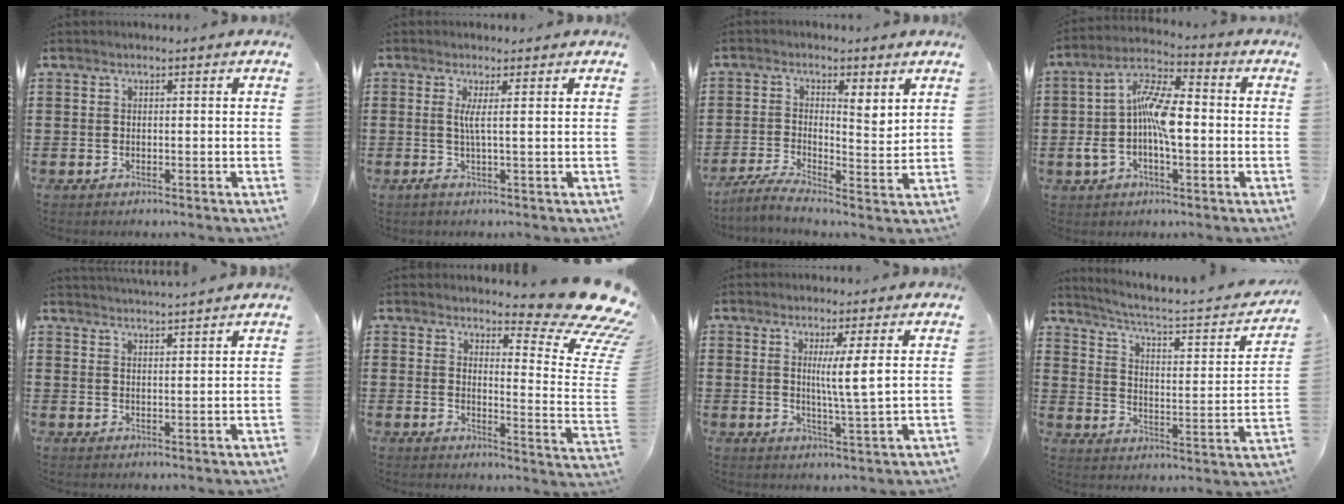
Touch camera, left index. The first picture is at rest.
{"total": 3.1, "force": [0.5, -0.5, 3.0], "torque": [-0.059, -0.009, 0.006]}
{"total": 3.0, "force": [1.4, 0.6, 2.6], "torque": [-0.044, -0.020, 0.015]}
{"total": 10.3, "force": [-1.1, 4.4, 9.2], "torque": [-0.202, 0.003, -0.027]}
{"total": 2.9, "force": [2.8, -0.6, 0.0], "torque": [-0.007, -0.014, 0.052]}
{"total": 11.4, "force": [8.9, 1.8, 6.9], "torque": [-0.107, -0.071, 0.152]}
{"total": 5.1, "force": [1.7, -0.7, 4.8], "torque": [-0.088, -0.012, 0.023]}
{"total": 3.5, "force": [2.4, 0.5, 2.5], "torque": [-0.066, -0.028, 0.029]}